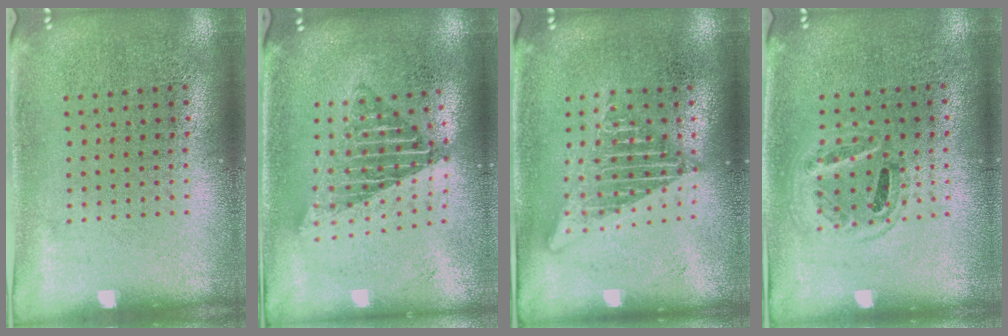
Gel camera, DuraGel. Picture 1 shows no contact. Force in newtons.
{"total": 1.7, "press": 1.3, "slide": 1.0}
{"total": 2.3, "press": 2.3, "slide": 0.1}
{"total": 0.9, "press": 0.8, "slide": 0.2}